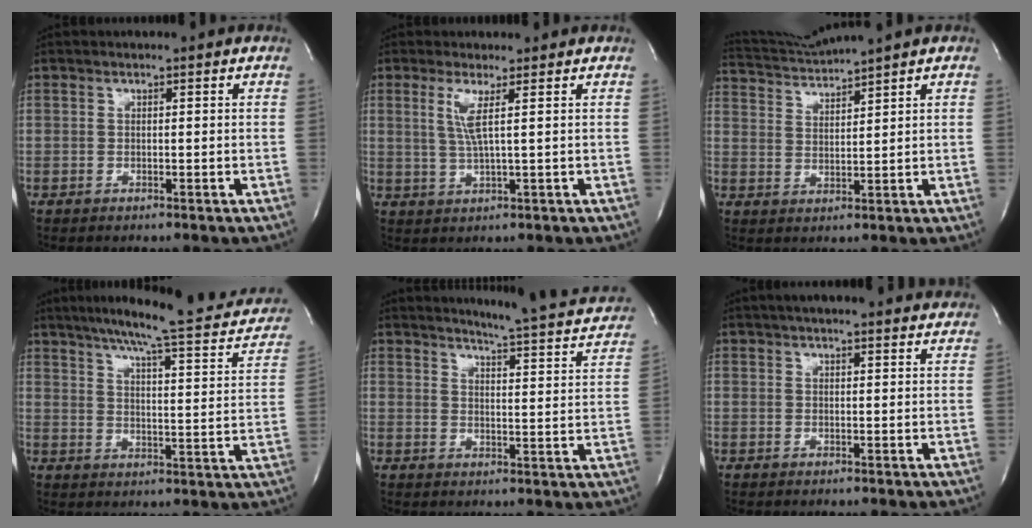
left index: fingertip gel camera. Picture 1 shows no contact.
{"total": 3.4, "force": [1.0, -0.5, 3.2], "torque": [-0.073, -0.008, 0.022]}
{"total": 5.7, "force": [5.3, -2.0, 0.5], "torque": [-0.025, -0.001, 0.110]}
{"total": 22.1, "force": [18.8, 3.1, 11.1], "torque": [-0.154, -0.020, 0.234]}
{"total": 15.9, "force": [15.1, 0.7, 4.9], "torque": [-0.068, -0.064, 0.165]}
{"total": 14.0, "force": [12.7, 1.9, 5.8], "torque": [-0.079, 0.027, 0.154]}